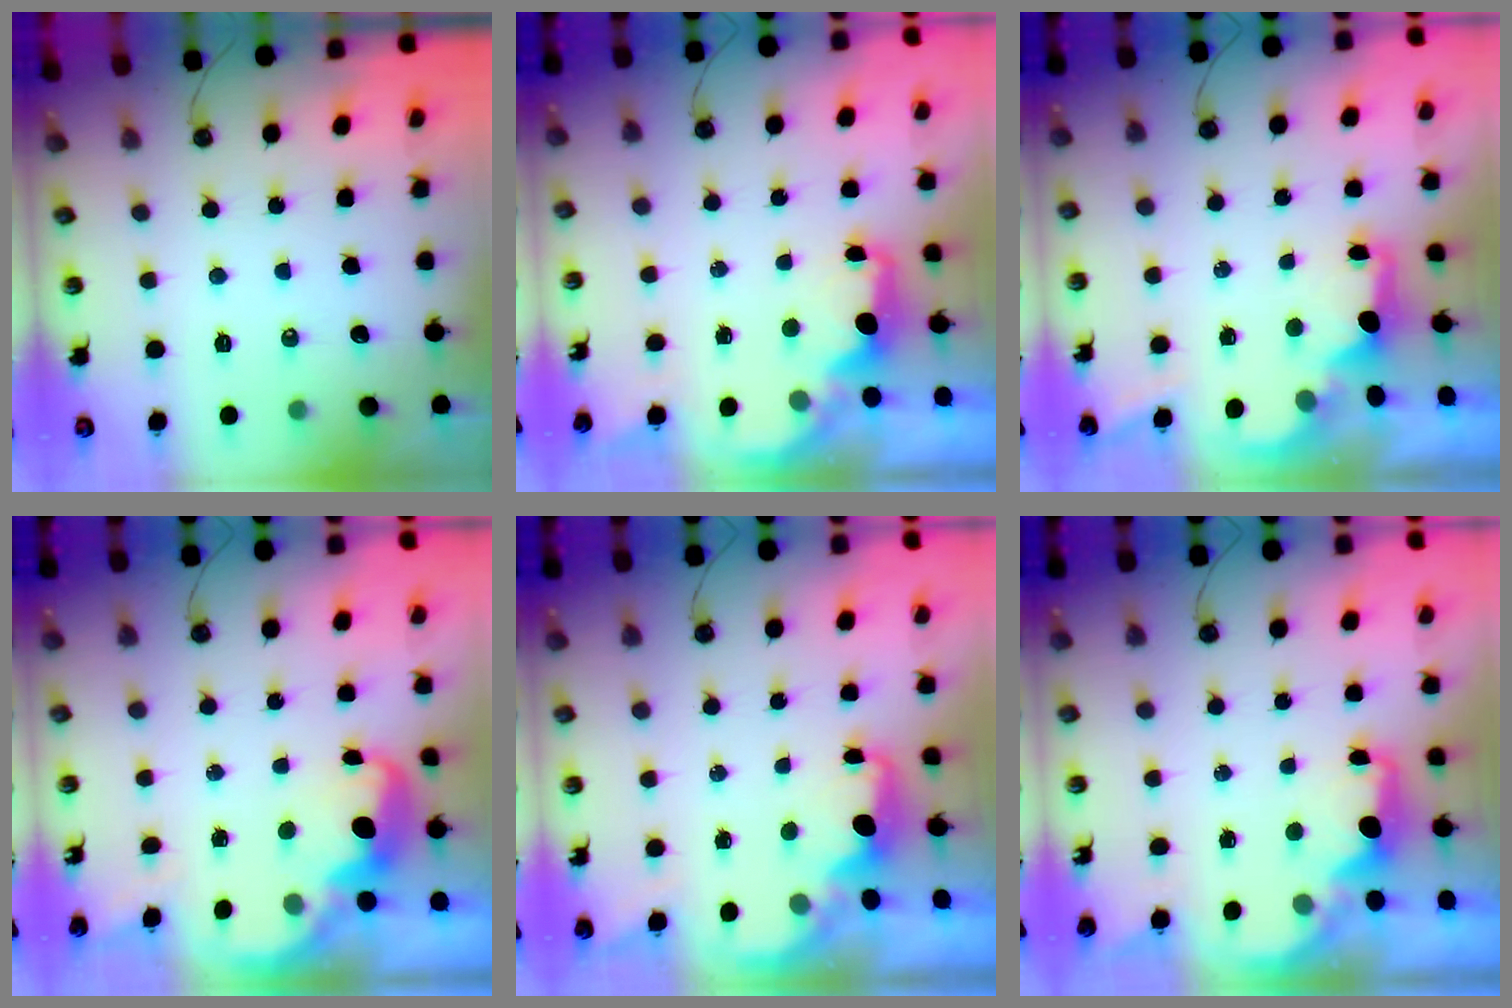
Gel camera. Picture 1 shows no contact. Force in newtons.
{"total": 2.5, "press": 2.4, "slide": 0.8}
{"total": 2.1, "press": 1.9, "slide": 0.8}
{"total": 3.2, "press": 3.2, "slide": 0.6}
{"total": 1.8, "press": 1.7, "slide": 0.7}
{"total": 2.2, "press": 2.1, "slide": 0.6}